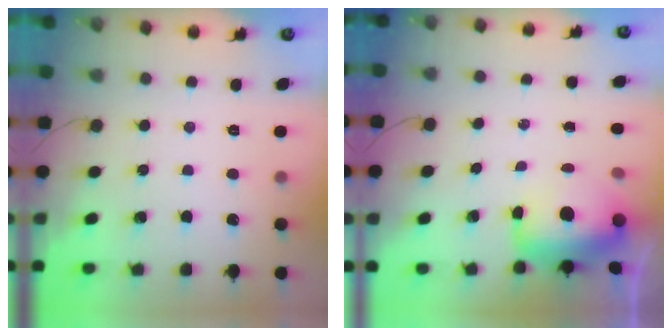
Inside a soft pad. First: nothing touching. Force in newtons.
{"total": 10.9, "press": 10.4, "slide": 3.2}